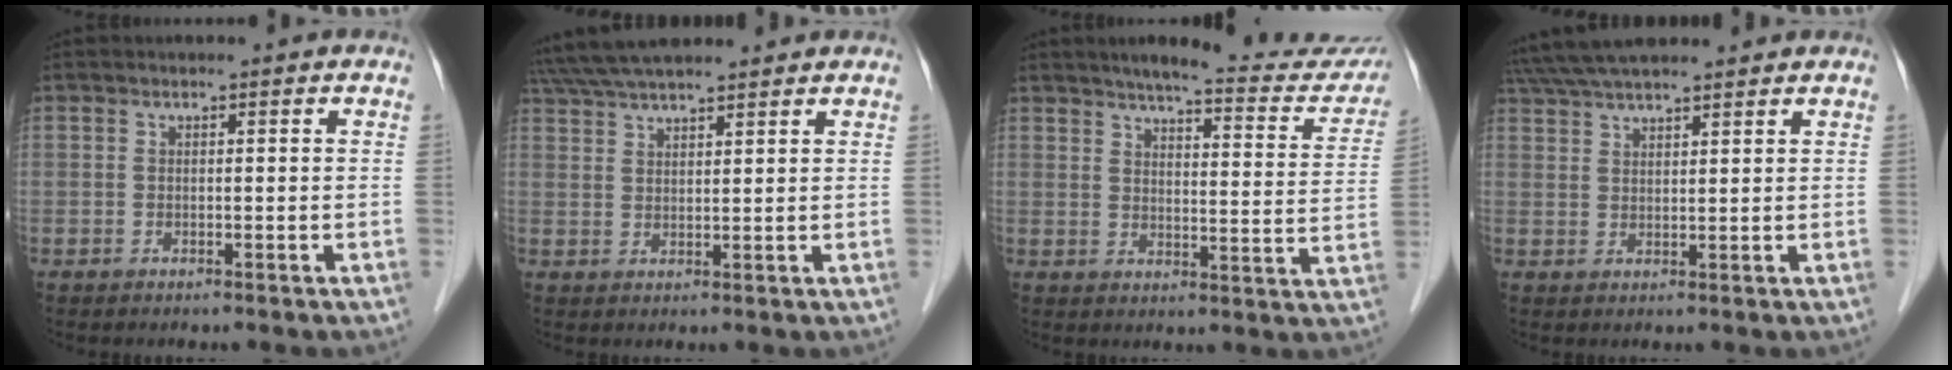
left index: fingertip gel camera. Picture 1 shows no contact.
{"total": 11.1, "force": [9.9, 1.6, 4.9], "torque": [-0.092, 0.046, 0.168]}
{"total": 19.9, "force": [17.8, 3.1, 8.2], "torque": [-0.091, -0.037, 0.206]}
{"total": 10.9, "force": [9.6, 1.7, 4.8], "torque": [-0.090, 0.046, 0.163]}